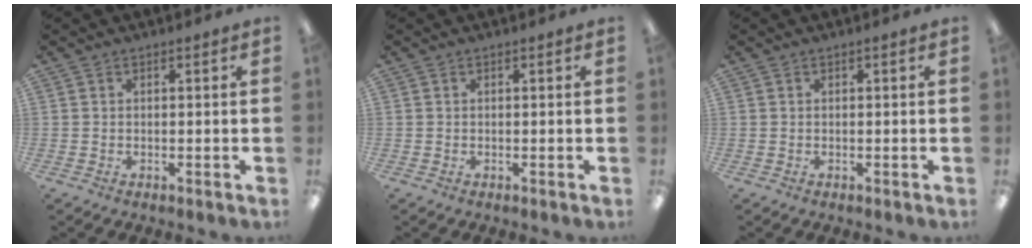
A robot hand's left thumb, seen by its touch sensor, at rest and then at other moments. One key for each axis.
{"total": 0.0}
{"total": 0.0}